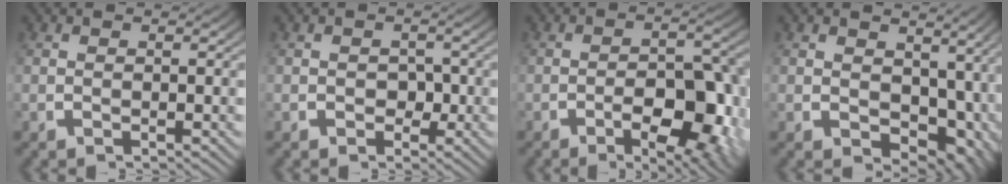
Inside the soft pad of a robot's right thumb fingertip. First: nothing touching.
{"total": 1.7, "force": [-0.4, 1.5, 0.7], "torque": [-0.004, -0.005, -0.006]}
{"total": 10.1, "force": [-2.5, 5.2, 8.3], "torque": [-0.119, -0.031, -0.028]}
{"total": 7.2, "force": [0.5, 5.3, 4.8], "torque": [-0.073, -0.038, 0.027]}